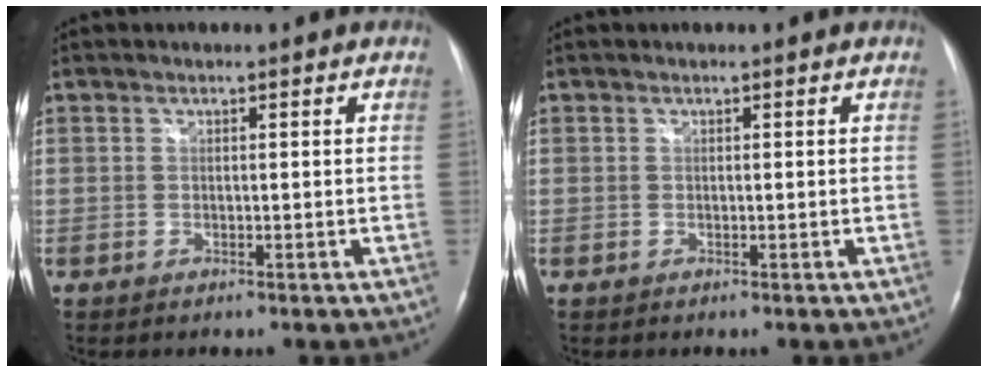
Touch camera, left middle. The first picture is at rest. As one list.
[{"total": 0.0}]